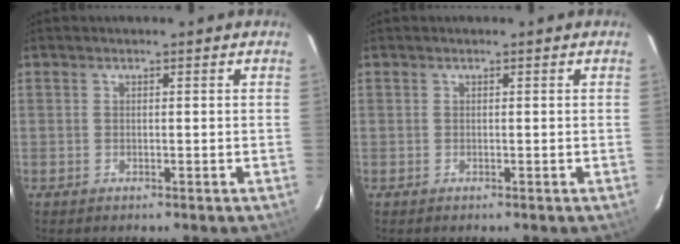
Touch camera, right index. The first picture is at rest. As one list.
[{"total": 0.0}]